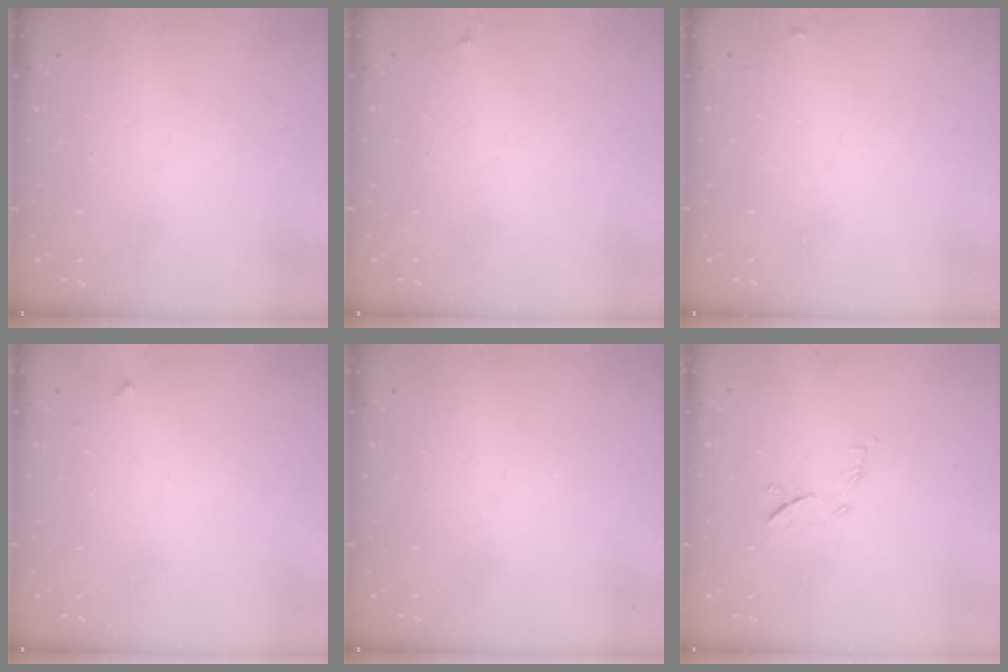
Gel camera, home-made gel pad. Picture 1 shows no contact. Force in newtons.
{"total": 2.5, "press": 2.4, "slide": 0.4}
{"total": 4.8, "press": 4.8, "slide": 0.7}
{"total": 2.0, "press": 2.0, "slide": 0.2}
{"total": 0.0}
{"total": 6.2, "press": 6.2, "slide": 0.7}